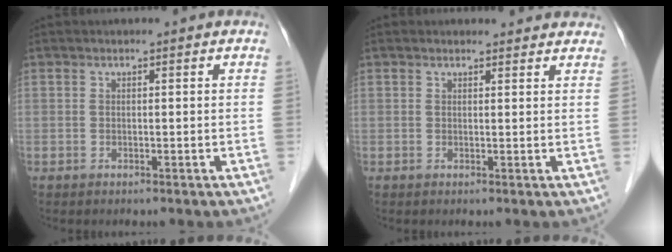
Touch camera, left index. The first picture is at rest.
{"total": 3.5, "force": [3.3, 1.2, 0.2], "torque": [0.001, 0.008, 0.026]}